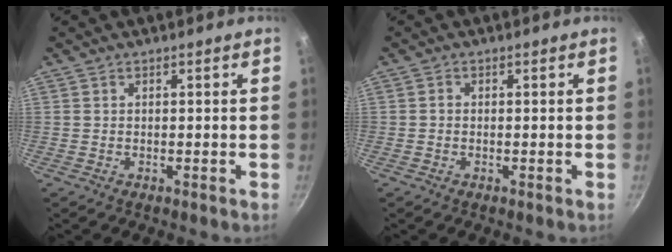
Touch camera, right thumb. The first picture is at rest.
{"total": 0.6, "force": [-0.1, 0.4, 0.4], "torque": [-0.008, 0.004, -0.003]}